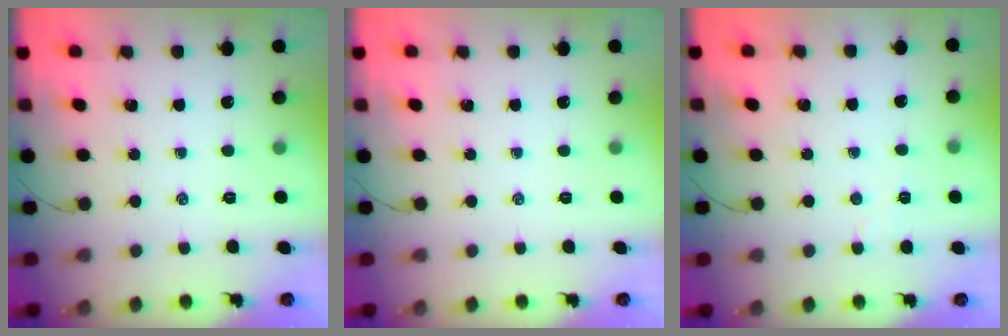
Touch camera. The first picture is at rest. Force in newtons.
{"total": 0.0}
{"total": 2.2, "press": 2.1, "slide": 0.7}